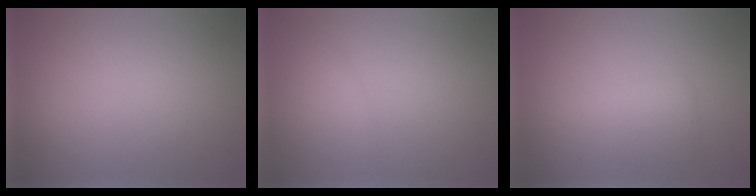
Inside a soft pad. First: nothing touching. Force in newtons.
{"total": 0.9, "press": 0.9, "slide": 0.1}
{"total": 2.2, "press": 2.2, "slide": 0.0}